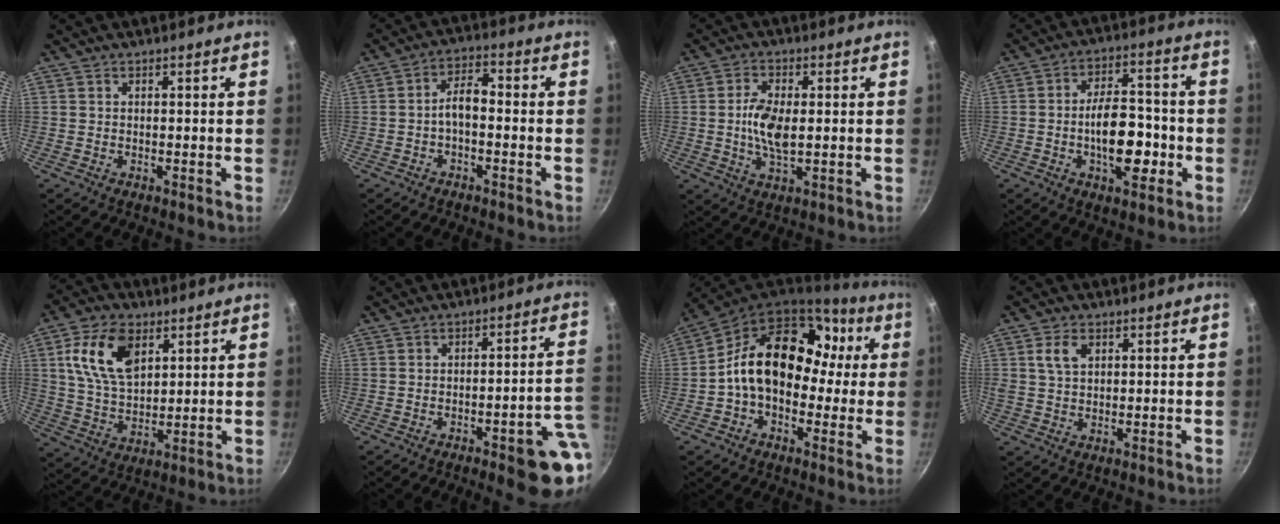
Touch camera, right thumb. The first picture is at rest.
{"total": 5.0, "force": [-1.5, 2.5, 4.0], "torque": [-0.064, 0.032, -0.031]}
{"total": 7.4, "force": [0.1, 3.5, 6.5], "torque": [-0.132, 0.000, 0.001]}
{"total": 12.7, "force": [-3.2, 6.5, 10.4], "torque": [-0.130, 0.031, -0.052]}
{"total": 13.7, "force": [5.0, 8.2, 9.7], "torque": [-0.163, -0.012, 0.095]}
{"total": 11.7, "force": [-4.5, 2.8, 10.4], "torque": [-0.100, 0.040, -0.053]}
{"total": 18.9, "force": [1.2, 13.5, 13.1], "torque": [-0.166, 0.052, 0.007]}
{"total": 4.6, "force": [1.5, 3.0, 3.1], "torque": [-0.049, 0.000, 0.028]}